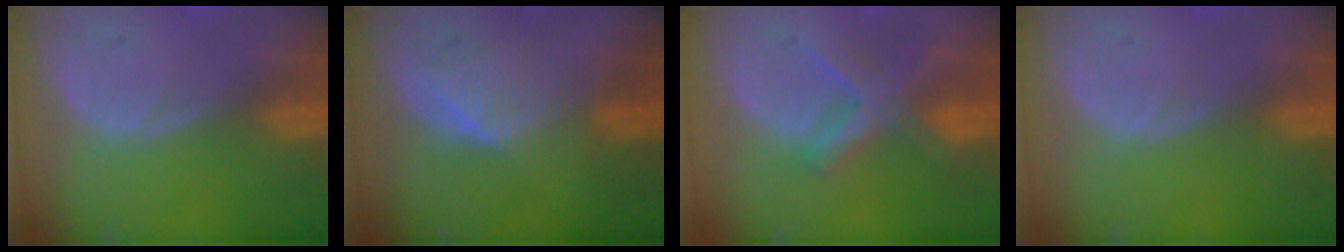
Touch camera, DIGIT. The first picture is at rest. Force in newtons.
{"total": 4.8, "press": 4.8, "slide": 0.5}
{"total": 7.2, "press": 6.1, "slide": 3.9}
{"total": 0.0}